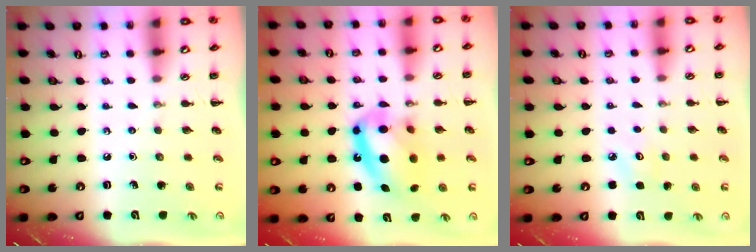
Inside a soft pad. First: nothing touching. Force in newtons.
{"total": 15.5, "press": 15.0, "slide": 3.7}
{"total": 2.9, "press": 2.8, "slide": 0.7}